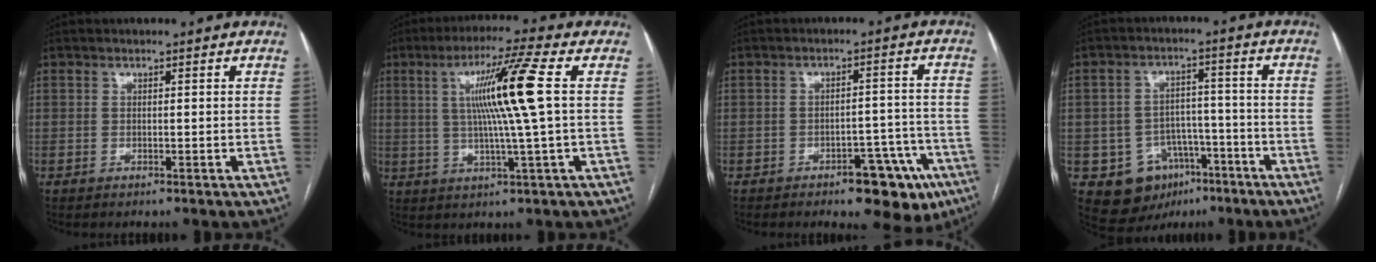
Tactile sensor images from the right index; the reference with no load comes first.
{"total": 11.3, "force": [1.9, -1.7, 11.0], "torque": [-0.193, 0.005, 0.036]}
{"total": 10.7, "force": [-6.8, 4.3, 7.0], "torque": [-0.055, 0.026, -0.084]}
{"total": 10.0, "force": [-4.8, 8.1, 3.3], "torque": [-0.048, 0.028, -0.061]}